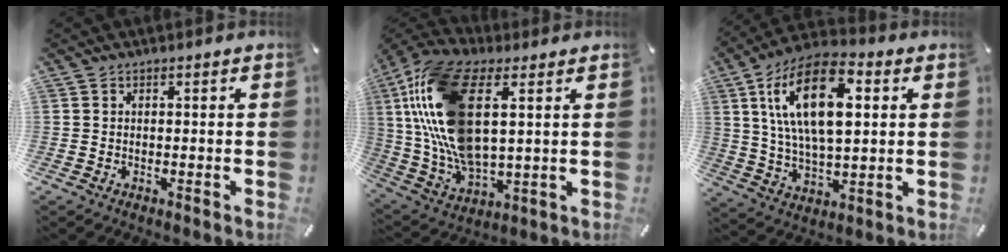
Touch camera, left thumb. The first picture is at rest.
{"total": 20.0, "force": [5.6, 10.2, 16.2], "torque": [-0.378, -0.013, 0.094]}
{"total": 19.5, "force": [6.1, 9.9, 15.6], "torque": [-0.304, -0.004, 0.094]}